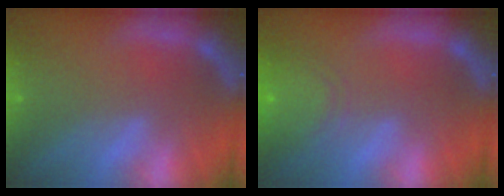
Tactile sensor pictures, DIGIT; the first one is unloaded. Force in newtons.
{"total": 5.1}